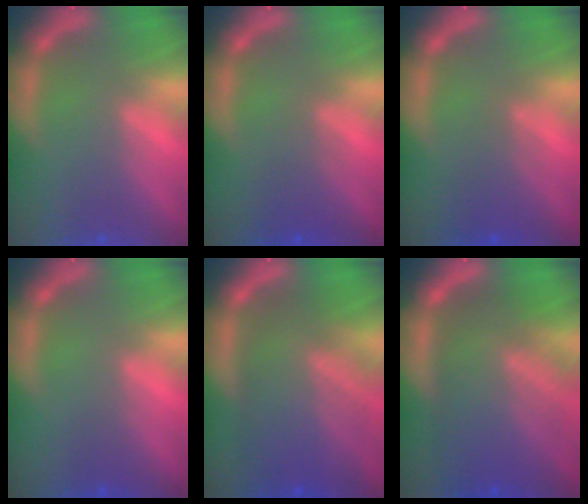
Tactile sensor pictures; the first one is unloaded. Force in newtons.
{"total": 2.4}
{"total": 3.0}
{"total": 0.9}
{"total": 9.5}
{"total": 10.0}